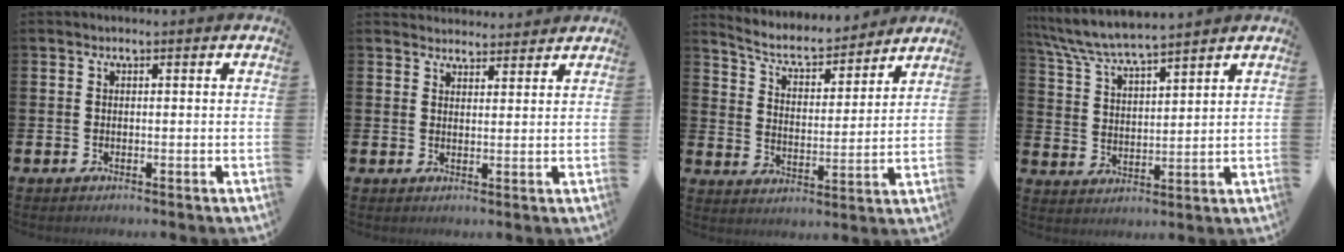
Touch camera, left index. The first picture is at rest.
{"total": 3.1, "force": [3.1, 0.6, -0.2], "torque": [0.008, -0.017, 0.055]}
{"total": 6.1, "force": [5.6, 1.8, 1.7], "torque": [-0.060, -0.043, 0.090]}
{"total": 6.4, "force": [6.2, 0.3, 1.7], "torque": [-0.064, -0.034, 0.109]}